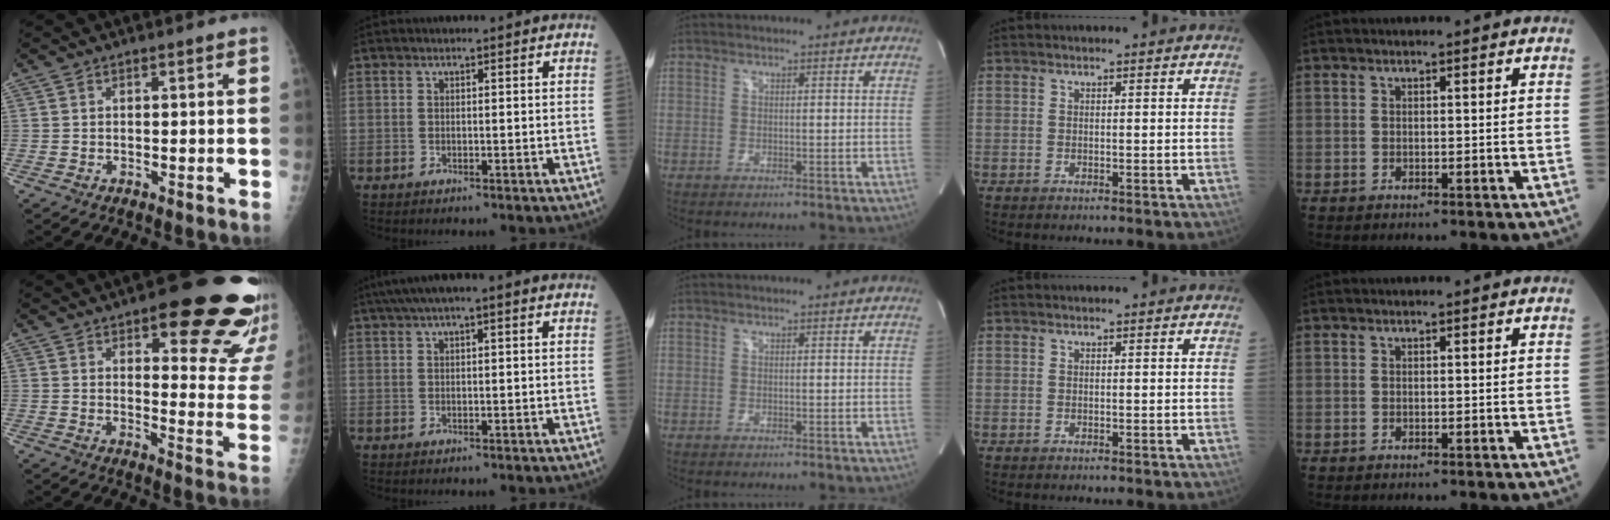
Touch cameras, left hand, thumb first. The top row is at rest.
{"thumb": {"total": 22.6, "force": [13.7, 7.2, 16.4], "torque": [-0.156, -0.070, 0.165]}, "index": {"total": 6.6, "force": [3.8, 0.9, 5.4], "torque": [-0.094, 0.039, 0.058]}}